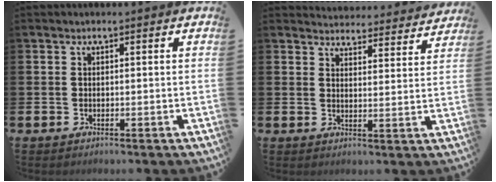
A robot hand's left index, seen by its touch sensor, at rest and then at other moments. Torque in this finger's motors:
{"motor_torque": [0.85, -1.00, 0.16, 0.00]}